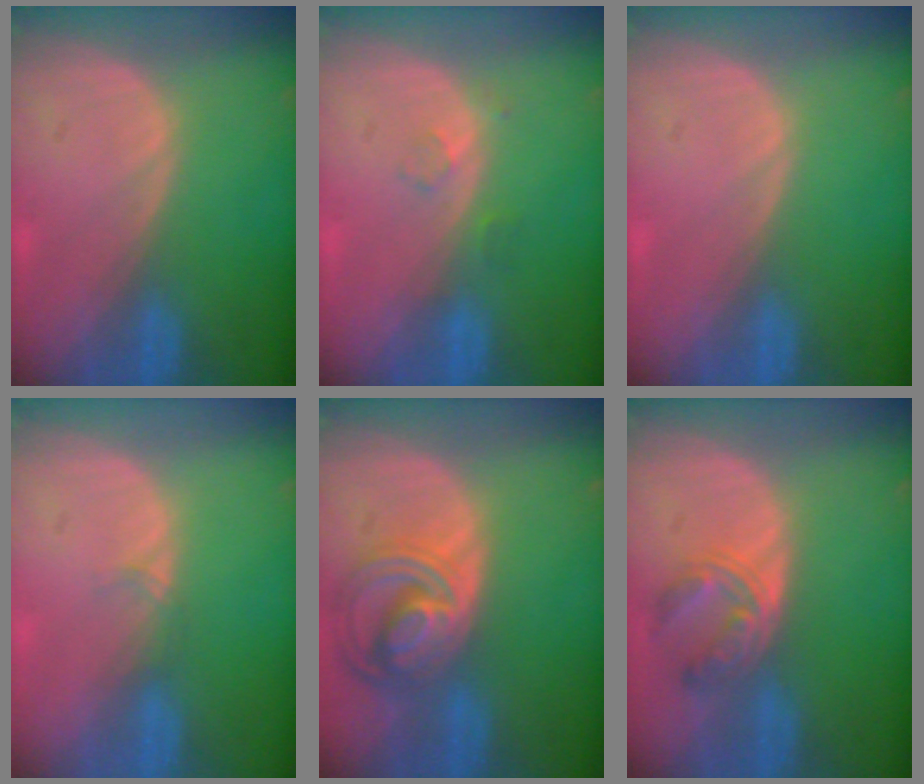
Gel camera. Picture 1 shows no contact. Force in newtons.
{"total": 1.7, "press": 1.7, "slide": 0.2}
{"total": 0.0}
{"total": 0.9, "press": 0.8, "slide": 0.2}
{"total": 8.6, "press": 7.4, "slide": 4.4}
{"total": 5.4, "press": 5.1, "slide": 1.8}